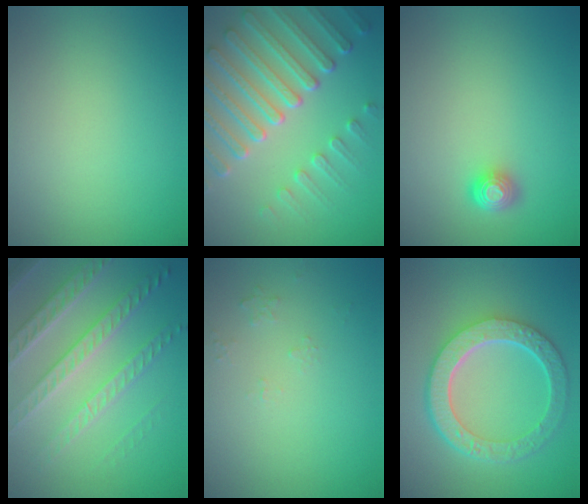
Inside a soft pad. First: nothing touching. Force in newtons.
{"total": 7.4, "press": 5.6, "slide": 4.9}
{"total": 1.6, "press": 1.4, "slide": 0.6}
{"total": 6.1, "press": 4.6, "slide": 4.0}
{"total": 0.6, "press": 0.4, "slide": 0.5}
{"total": 6.8, "press": 5.0, "slide": 4.6}